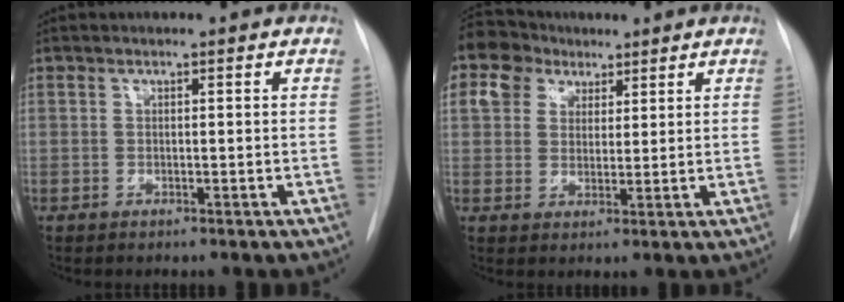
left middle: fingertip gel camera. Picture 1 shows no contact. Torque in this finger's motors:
{"motor_torque": [1.44, -0.70, 1.05, 0.21]}